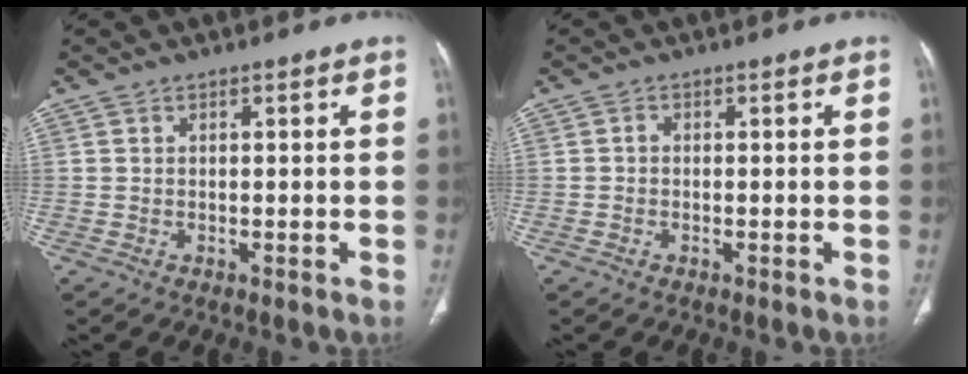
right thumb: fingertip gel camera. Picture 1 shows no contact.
{"total": 0.6, "force": [-0.1, 0.4, 0.4], "torque": [-0.005, 0.002, -0.007]}